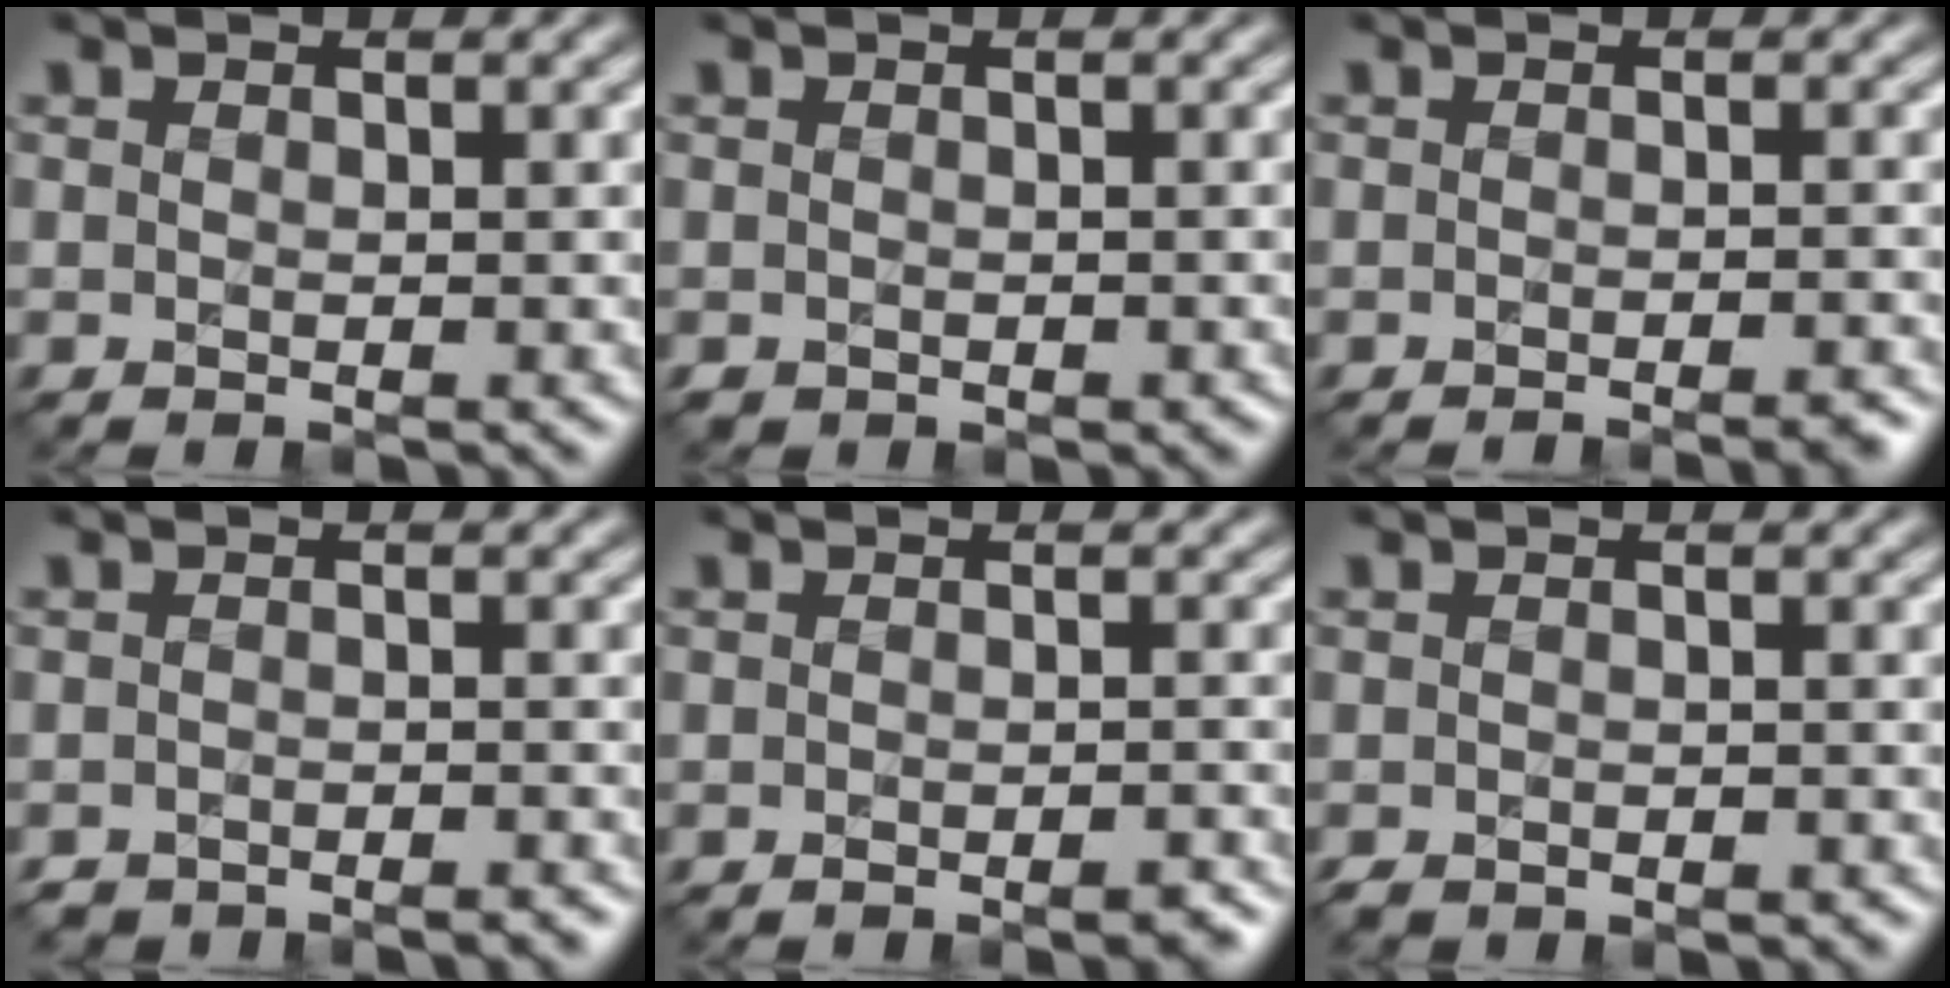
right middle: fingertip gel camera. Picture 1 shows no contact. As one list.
[{"total": 0.9, "force": [-0.5, 0.7, 0.4], "torque": [-0.007, -0.008, -0.008]}, {"total": 2.1, "force": [-1.6, 0.4, 1.3], "torque": [-0.005, 0.002, -0.025]}, {"total": 3.2, "force": [-3.1, 0.7, 0.3], "torque": [-0.002, 0.006, -0.037]}, {"total": 2.2, "force": [-1.6, 0.6, 1.4], "torque": [-0.016, 0.001, -0.020]}, {"total": 1.3, "force": [-1.0, 0.6, 0.5], "torque": [-0.009, -0.002, -0.018]}]